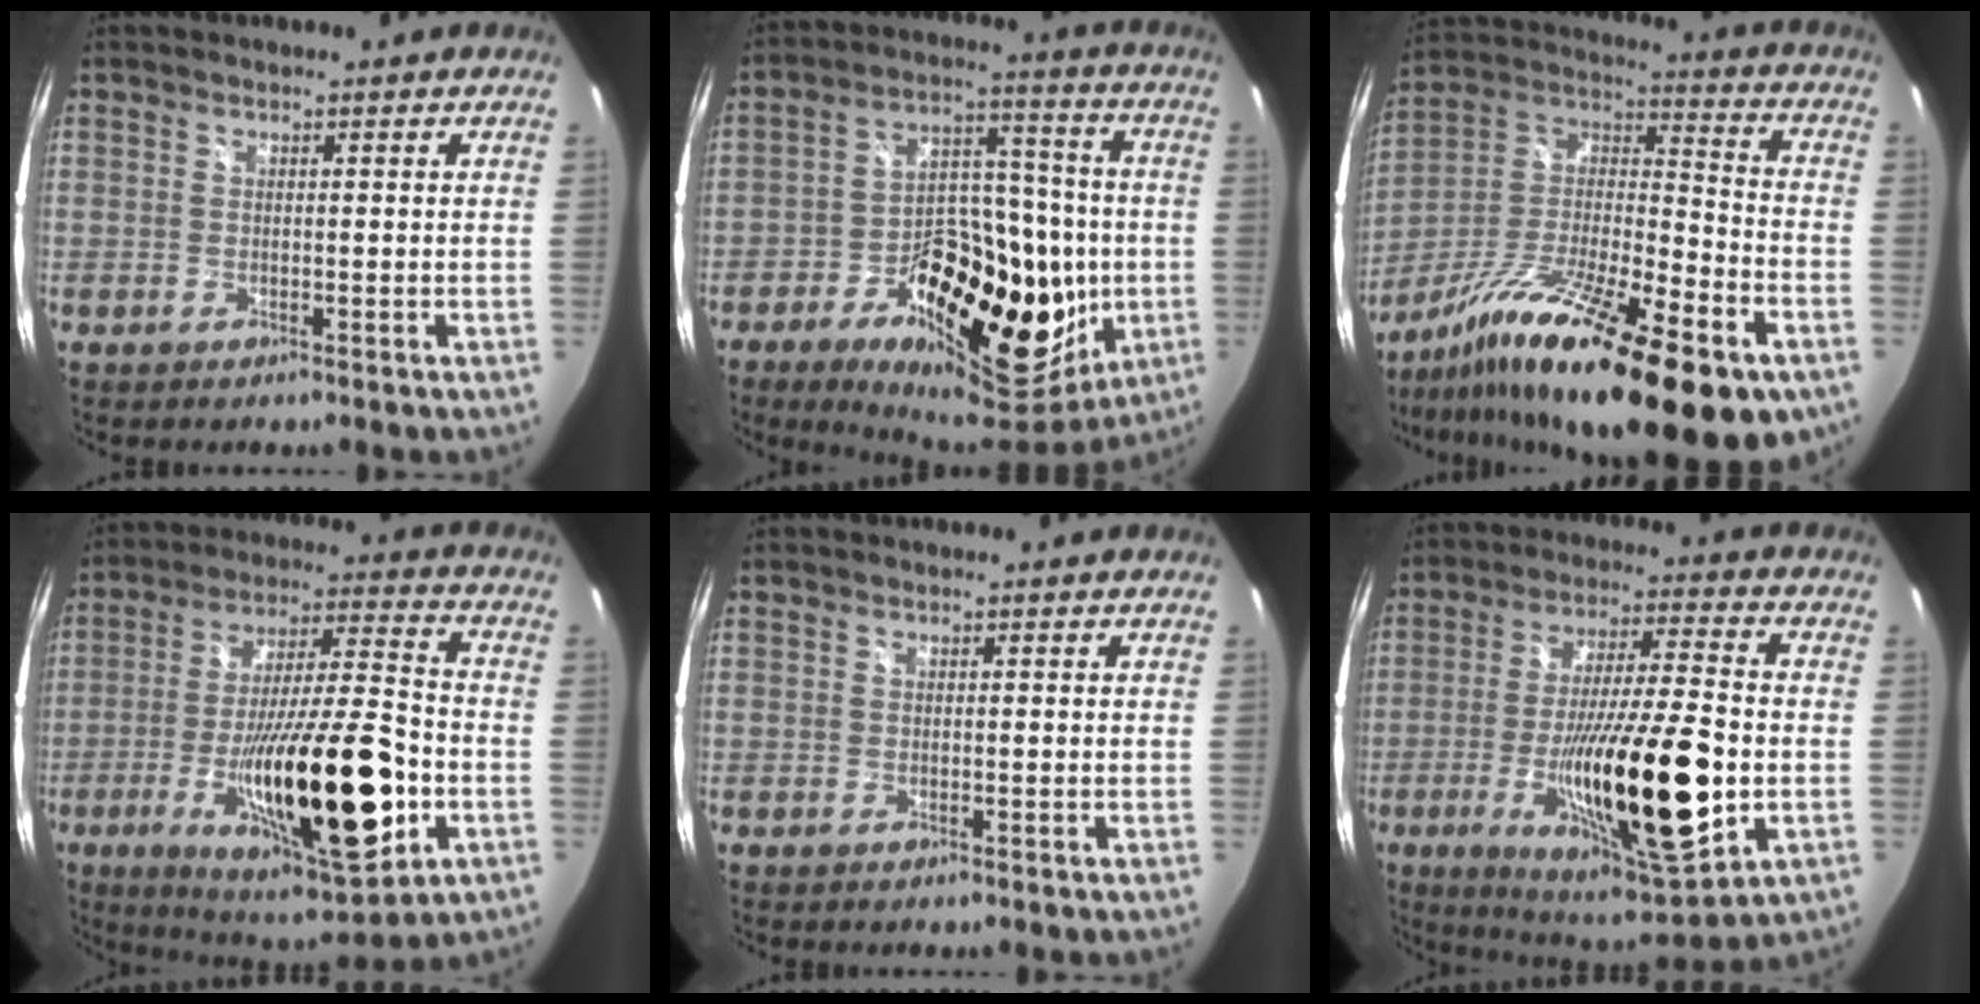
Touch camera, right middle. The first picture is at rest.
{"total": 26.0, "force": [-8.7, 13.5, 20.5], "torque": [-0.333, 0.007, -0.112]}
{"total": 30.0, "force": [-17.5, 7.5, 23.2], "torque": [-0.381, -0.034, -0.285]}
{"total": 26.5, "force": [-8.4, 6.4, 24.3], "torque": [-0.415, -0.029, -0.122]}
{"total": 0.0}
{"total": 24.7, "force": [-6.4, 5.5, 23.2], "torque": [-0.404, -0.033, -0.092]}